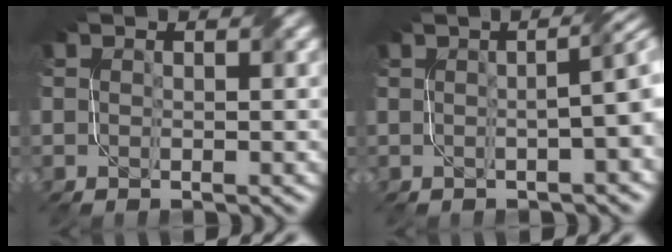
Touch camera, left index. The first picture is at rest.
{"total": 5.5, "force": [0.5, 2.1, 5.1], "torque": [-0.026, 0.023, -0.004]}